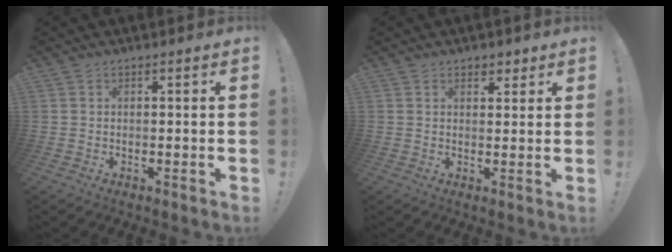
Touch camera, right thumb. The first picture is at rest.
{"total": 3.0, "force": [2.1, 2.0, 0.7], "torque": [0.010, -0.012, 0.034]}